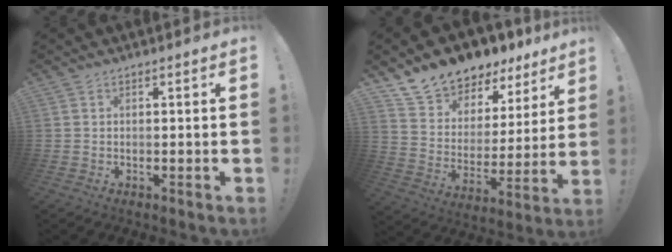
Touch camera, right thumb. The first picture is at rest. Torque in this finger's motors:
{"motor_torque": [0.31, 0.66, 0.65, 0.55, 0.05]}